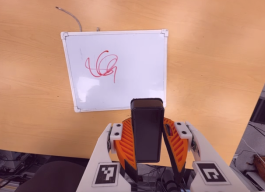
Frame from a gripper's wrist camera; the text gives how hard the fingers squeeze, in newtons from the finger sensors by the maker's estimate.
{"total": 7.8, "left": 7.1, "right": 8.4}